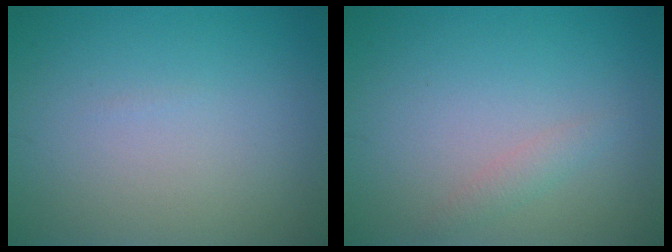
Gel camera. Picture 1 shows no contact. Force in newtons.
{"total": 1.1, "press": 1.1, "slide": 0.0}